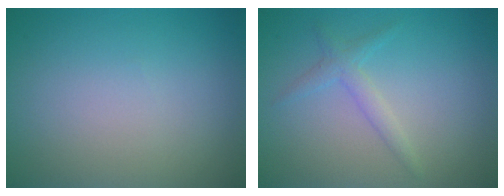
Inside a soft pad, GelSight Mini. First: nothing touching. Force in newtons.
{"total": 1.7, "press": 1.7, "slide": 0.1}